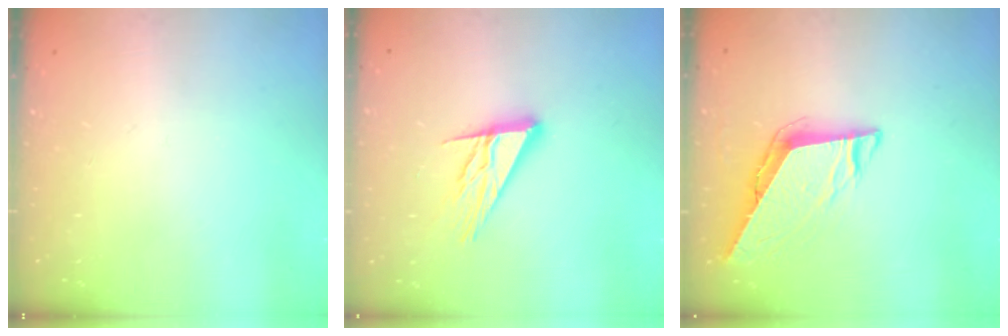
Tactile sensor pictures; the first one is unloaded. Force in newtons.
{"total": 12.3, "press": 12.3, "slide": 1.2}
{"total": 7.7, "press": 7.7, "slide": 0.3}